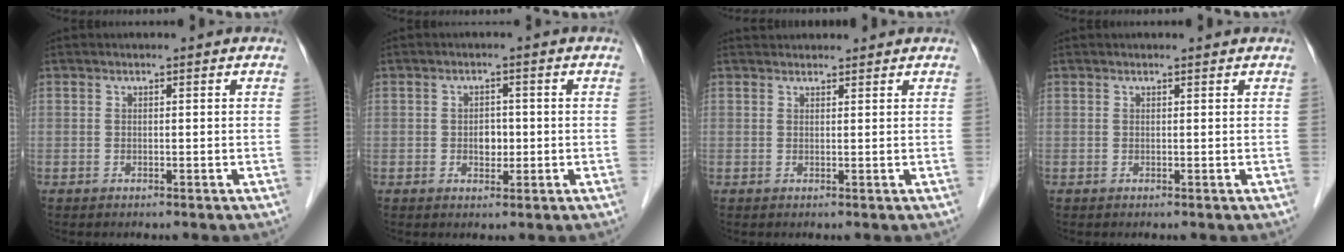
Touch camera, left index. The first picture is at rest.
{"total": 2.4, "force": [-0.3, 1.7, 1.7], "torque": [-0.024, 0.004, -0.002]}
{"total": 3.3, "force": [3.2, 0.8, 0.4], "torque": [-0.004, 0.031, 0.046]}
{"total": 1.0, "force": [1.0, 0.1, 0.1], "torque": [-0.010, 0.008, 0.013]}